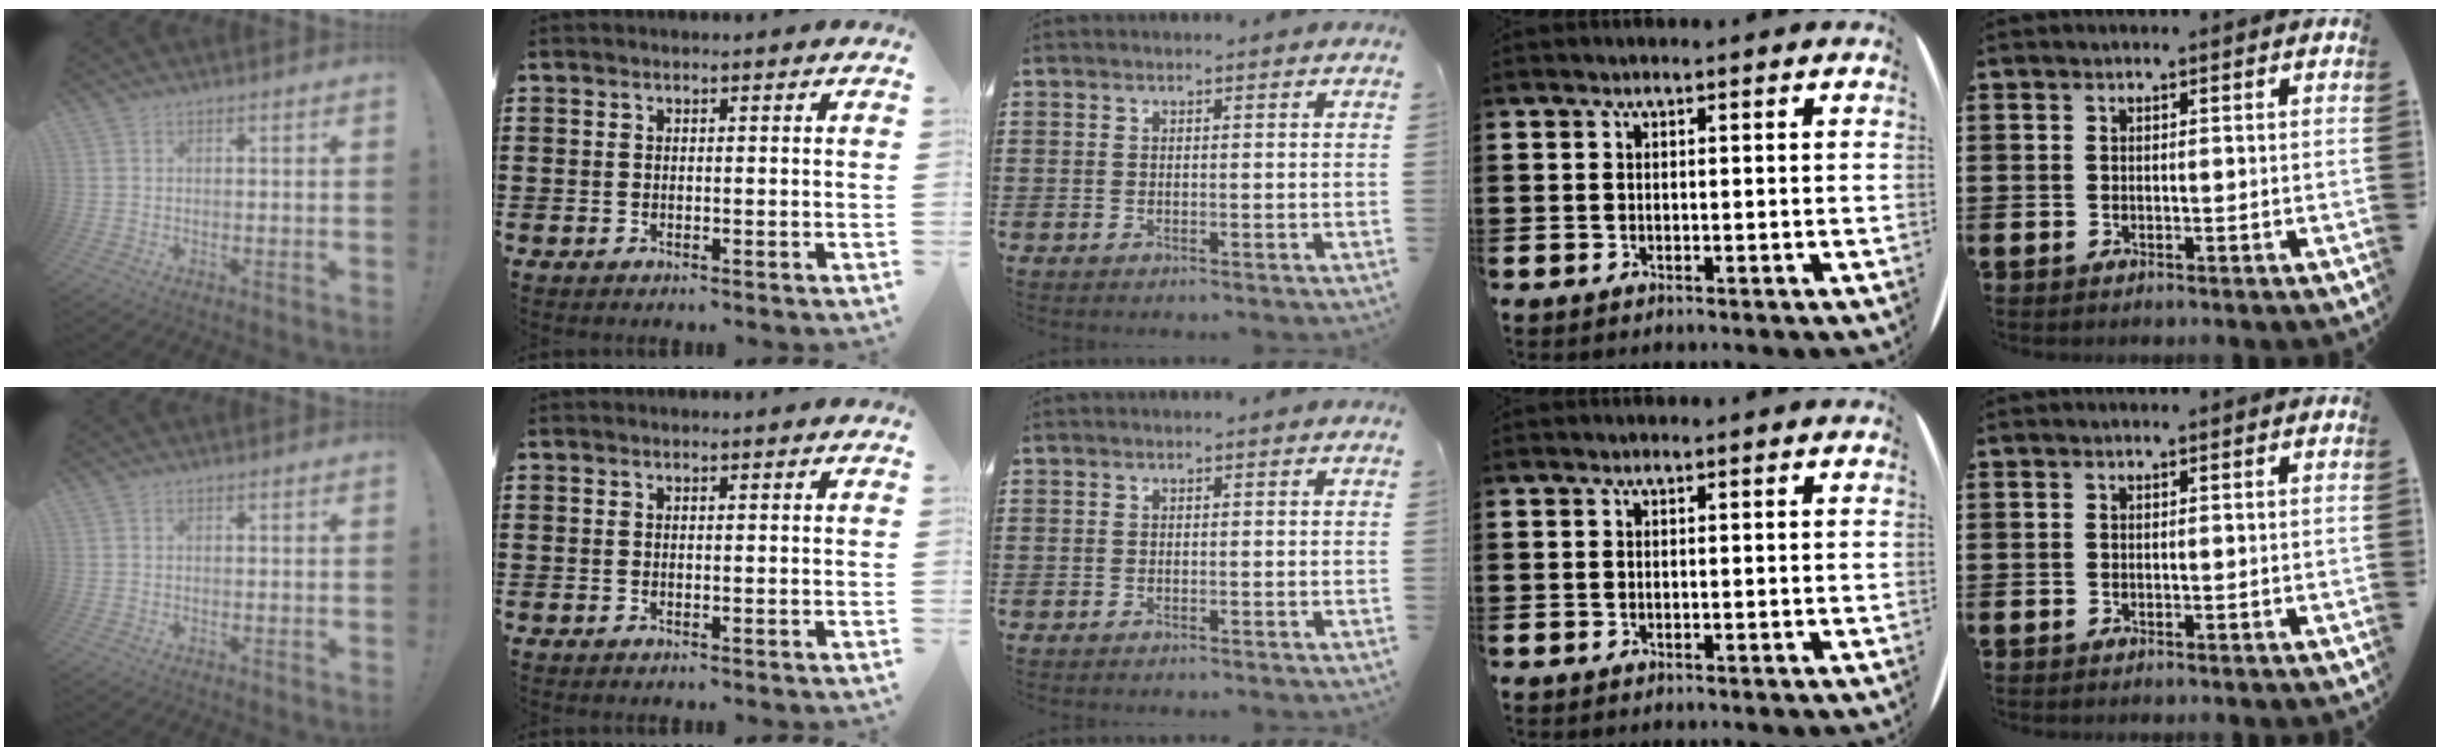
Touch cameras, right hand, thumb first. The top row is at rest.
{}